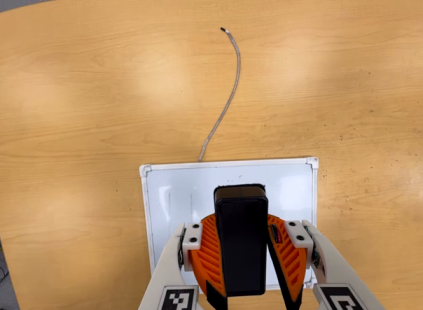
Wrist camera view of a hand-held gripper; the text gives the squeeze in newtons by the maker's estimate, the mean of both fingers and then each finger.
{"total": 9.7, "left": 10.0, "right": 9.4}